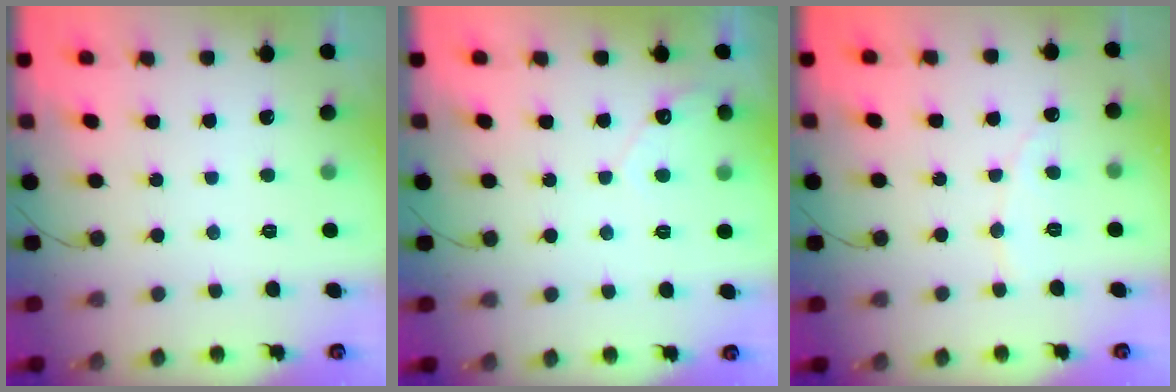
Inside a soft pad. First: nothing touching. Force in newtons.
{"total": 4.4, "press": 4.4, "slide": 0.4}
{"total": 2.6, "press": 2.6, "slide": 0.2}